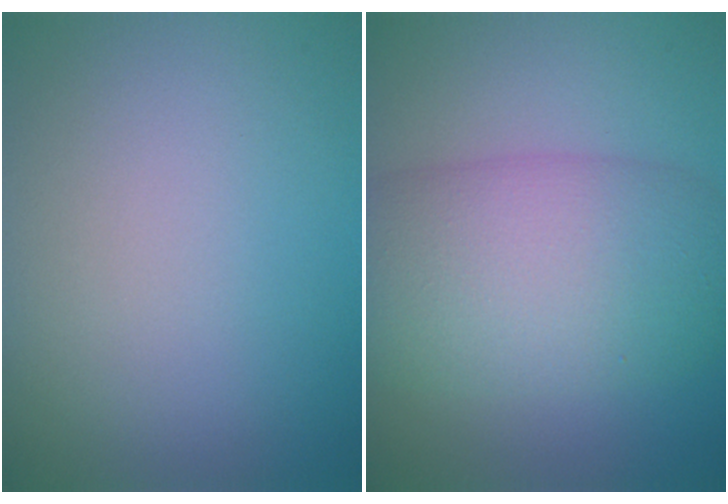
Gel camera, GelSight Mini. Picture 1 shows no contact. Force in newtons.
{"total": 9.9, "press": 9.9, "slide": 0.3}